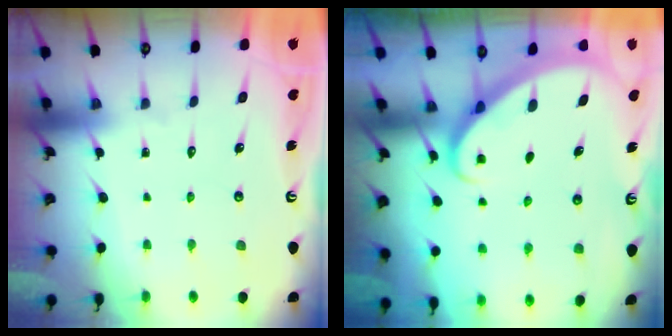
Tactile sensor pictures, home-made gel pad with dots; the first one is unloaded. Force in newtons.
{"total": 2.7, "press": 2.7, "slide": 0.2}